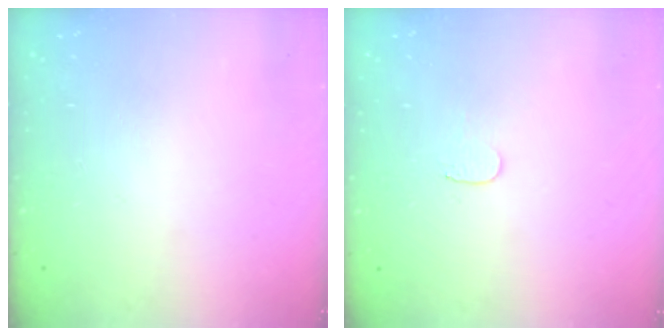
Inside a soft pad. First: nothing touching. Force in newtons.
{"total": 3.4, "press": 3.4, "slide": 0.4}